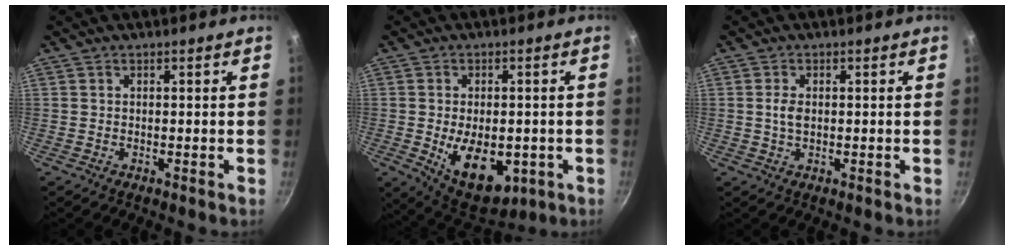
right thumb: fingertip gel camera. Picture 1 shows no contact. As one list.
[{"total": 13.4, "force": [-3.0, 8.0, 10.4], "torque": [-0.121, -0.007, -0.026]}, {"total": 2.5, "force": [0.2, 1.5, 2.0], "torque": [-0.033, 0.001, 0.003]}]